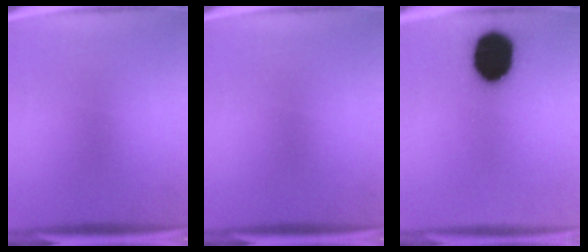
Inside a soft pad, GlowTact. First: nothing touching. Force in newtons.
{"total": 0.0}
{"total": 17.6}